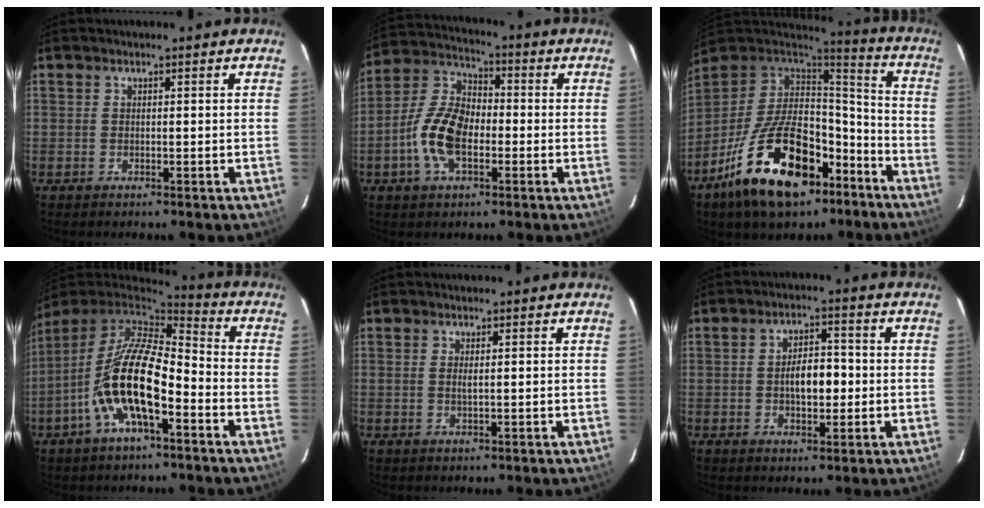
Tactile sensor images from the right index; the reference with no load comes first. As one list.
[{"total": 8.3, "force": [-2.7, 4.5, 6.4], "torque": [-0.137, 0.012, -0.052]}, {"total": 24.8, "force": [-13.1, 12.9, 16.6], "torque": [-0.319, -0.003, -0.203]}, {"total": 15.9, "force": [-6.1, 5.5, 13.6], "torque": [-0.266, -0.012, -0.119]}, {"total": 1.1, "force": [0.2, 0.2, 1.0], "torque": [-0.020, 0.000, 0.002]}, {"total": 6.2, "force": [-0.6, 3.1, 5.4], "torque": [-0.094, 0.011, -0.005]}]